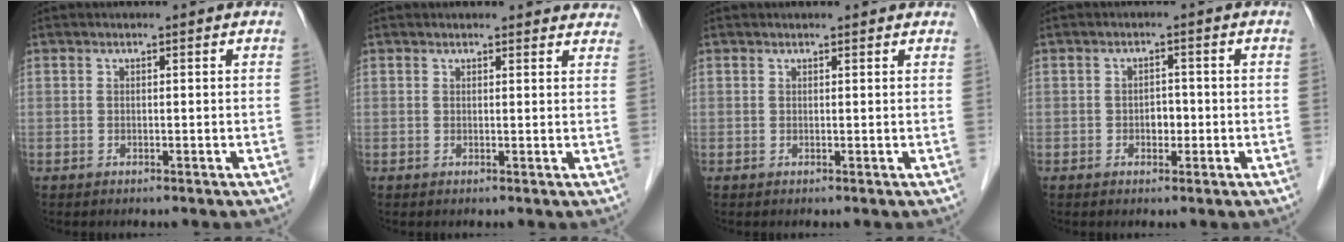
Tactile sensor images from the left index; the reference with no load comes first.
{"total": 7.0, "force": [6.6, 2.0, 1.0], "torque": [0.017, 0.007, 0.048]}
{"total": 2.7, "force": [2.5, 0.7, 0.8], "torque": [-0.011, 0.018, 0.021]}
{"total": 2.0, "force": [-0.6, 1.3, 1.4], "torque": [-0.017, 0.006, -0.008]}